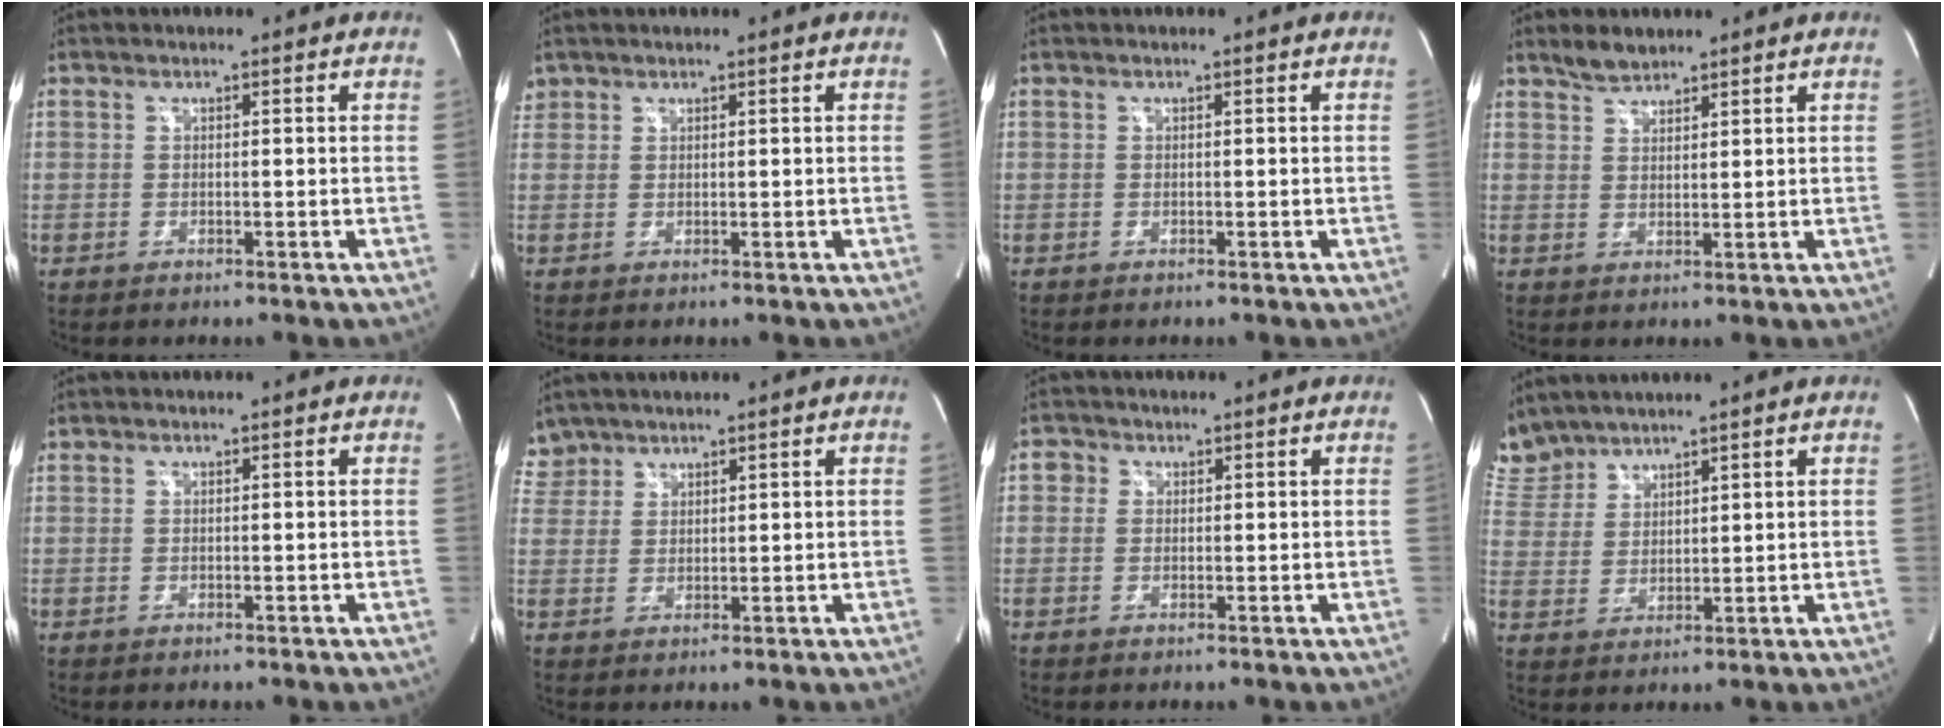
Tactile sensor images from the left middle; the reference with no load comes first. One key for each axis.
{"total": 1.8, "fx": 1.3, "fy": 1.2, "fz": 0.0, "tx": 0.002, "ty": 0.015, "tz": 0.026}
{"total": 0.0}
{"total": 3.1, "fx": 2.8, "fy": 1.1, "fz": 0.7, "tx": -0.016, "ty": 0.004, "tz": 0.052}
{"total": 0.0}
{"total": 3.8, "fx": 3.3, "fy": 1.8, "fz": -0.5, "tx": 0.012, "ty": 0.011, "tz": 0.069}
{"total": 1.7, "fx": 0.6, "fy": 1.5, "fz": 0.3, "tx": 0.000, "ty": 0.004, "tz": 0.006}
{"total": 7.2, "fx": 6.9, "fy": 1.9, "fz": 0.2, "tx": -0.021, "ty": 0.015, "tz": 0.156}